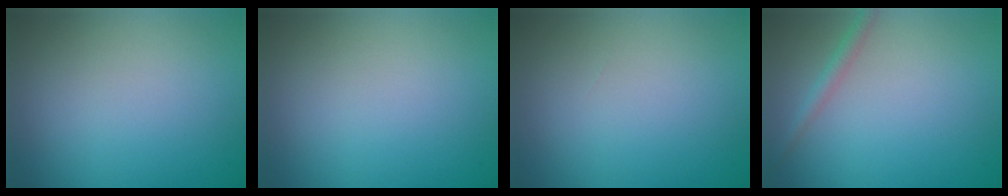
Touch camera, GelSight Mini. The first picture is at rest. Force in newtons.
{"total": 0.0}
{"total": 0.0}
{"total": 1.5, "press": 1.5, "slide": 0.0}